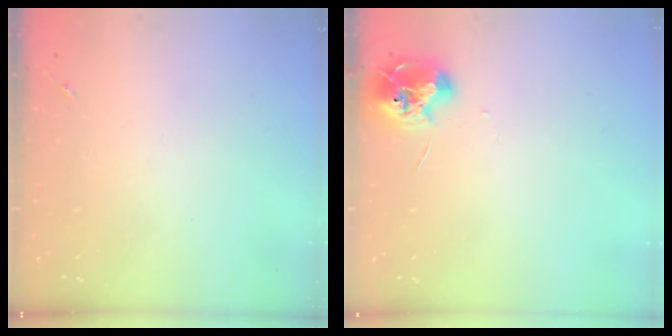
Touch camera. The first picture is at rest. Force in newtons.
{"total": 9.3, "press": 9.3, "slide": 1.0}